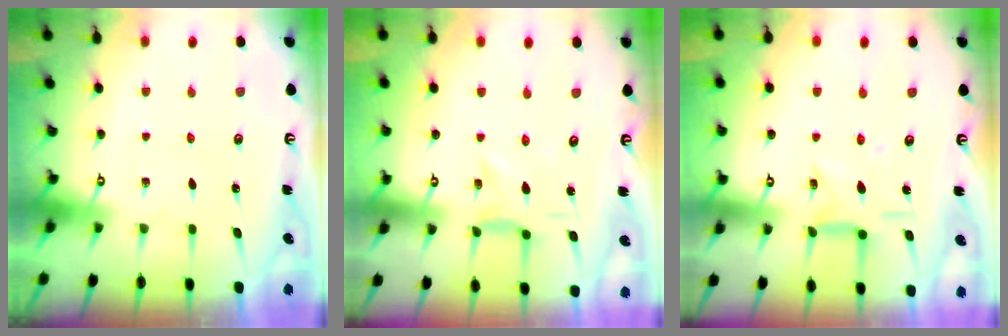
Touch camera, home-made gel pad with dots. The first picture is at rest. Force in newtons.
{"total": 1.4, "press": 1.3, "slide": 0.4}
{"total": 8.3, "press": 8.3, "slide": 0.5}